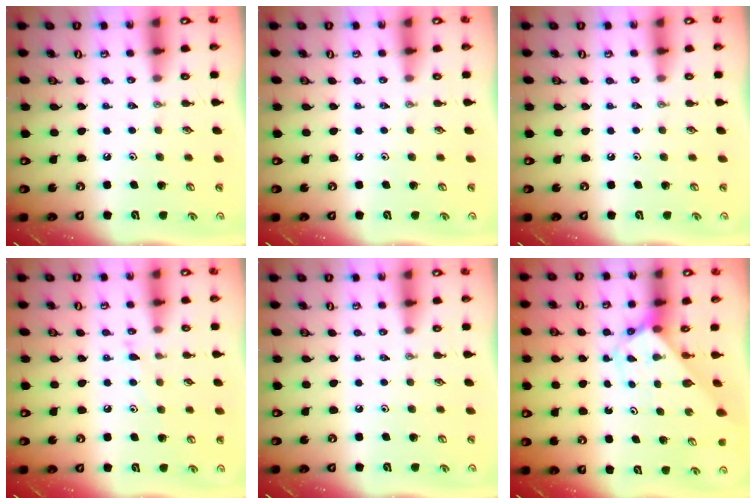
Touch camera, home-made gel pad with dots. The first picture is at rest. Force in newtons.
{"total": 0.0}
{"total": 0.0}
{"total": 5.5, "press": 5.5, "slide": 0.6}
{"total": 0.0}
{"total": 2.9, "press": 2.9, "slide": 0.2}